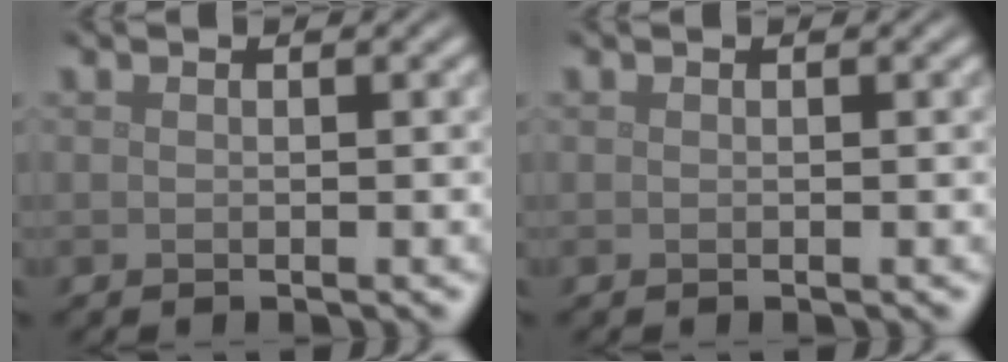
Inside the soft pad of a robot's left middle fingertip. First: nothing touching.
{"total": 0.0}